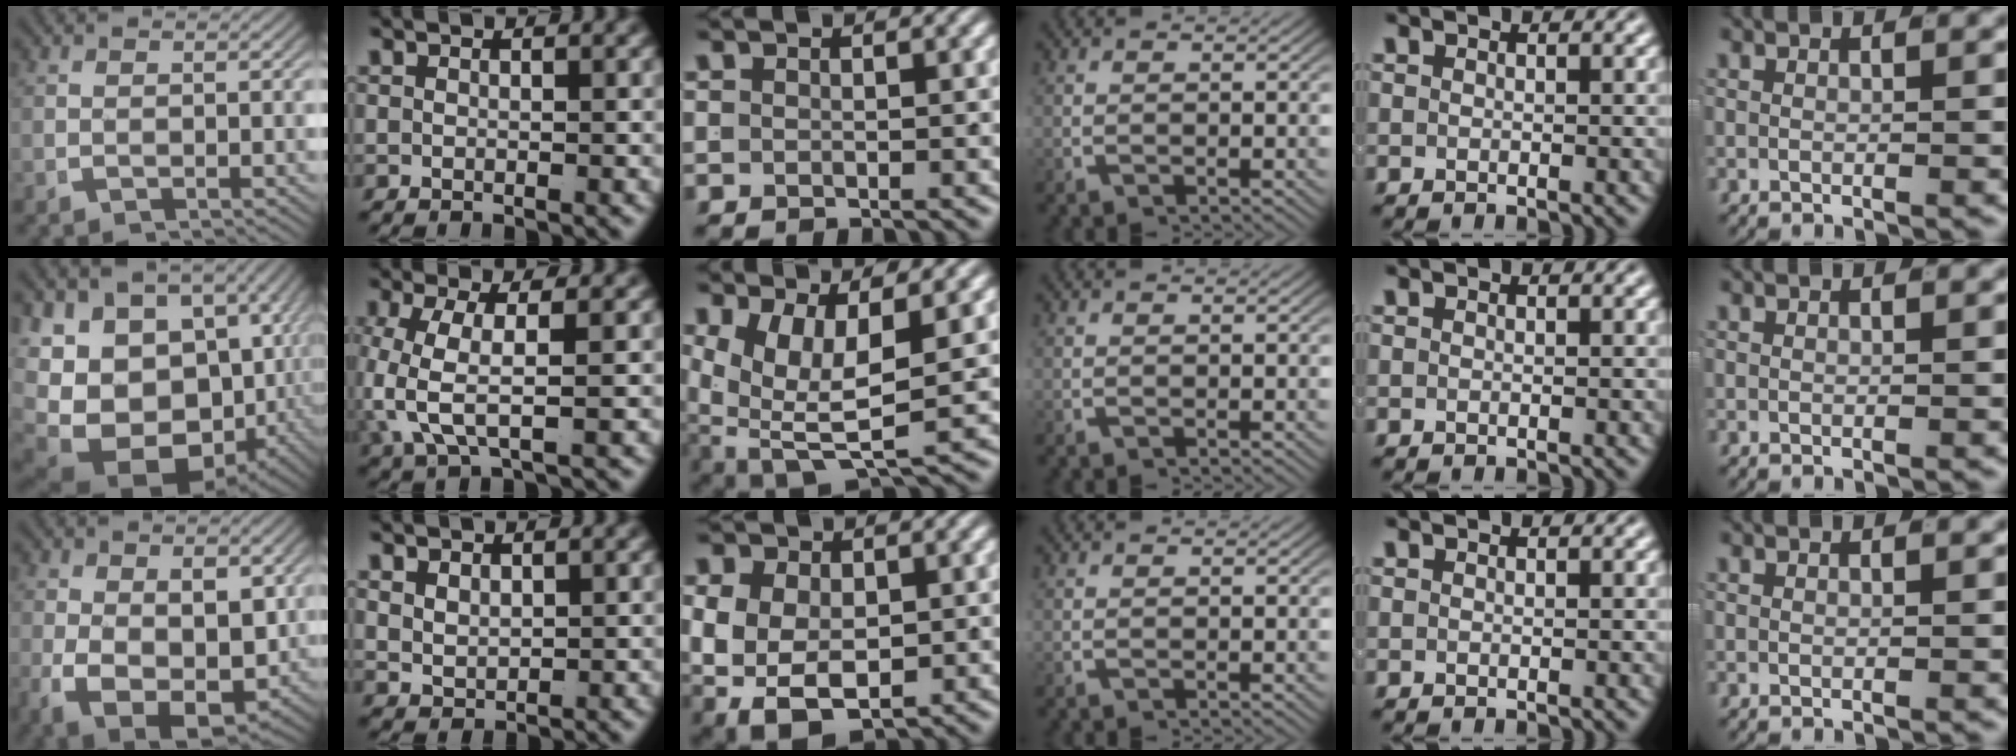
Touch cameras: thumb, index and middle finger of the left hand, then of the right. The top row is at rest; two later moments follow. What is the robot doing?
{"motion": "lift_and_place", "object": "shirt"}